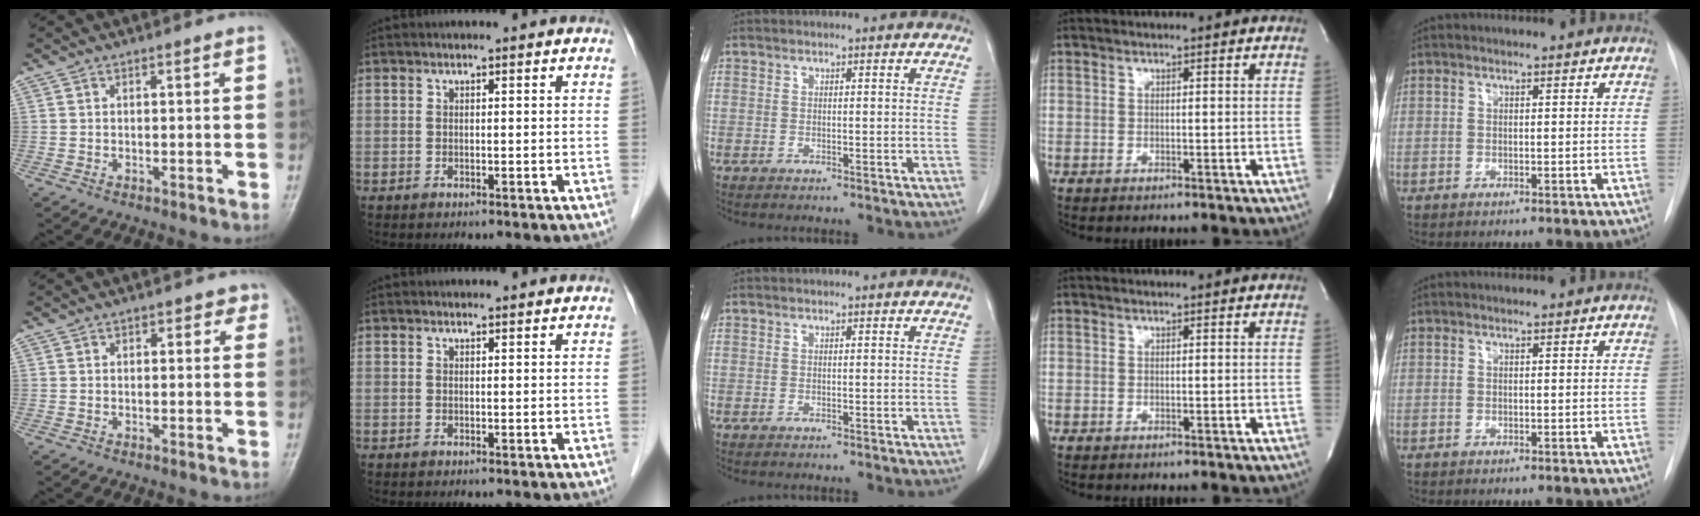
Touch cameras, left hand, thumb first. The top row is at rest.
{"thumb": {"total": 2.9, "force": [1.2, 1.9, 1.8], "torque": [-0.002, 0.001, 0.010]}, "index": {"total": 2.5, "force": [2.3, 0.8, 0.4], "torque": [0.003, 0.012, 0.029]}}